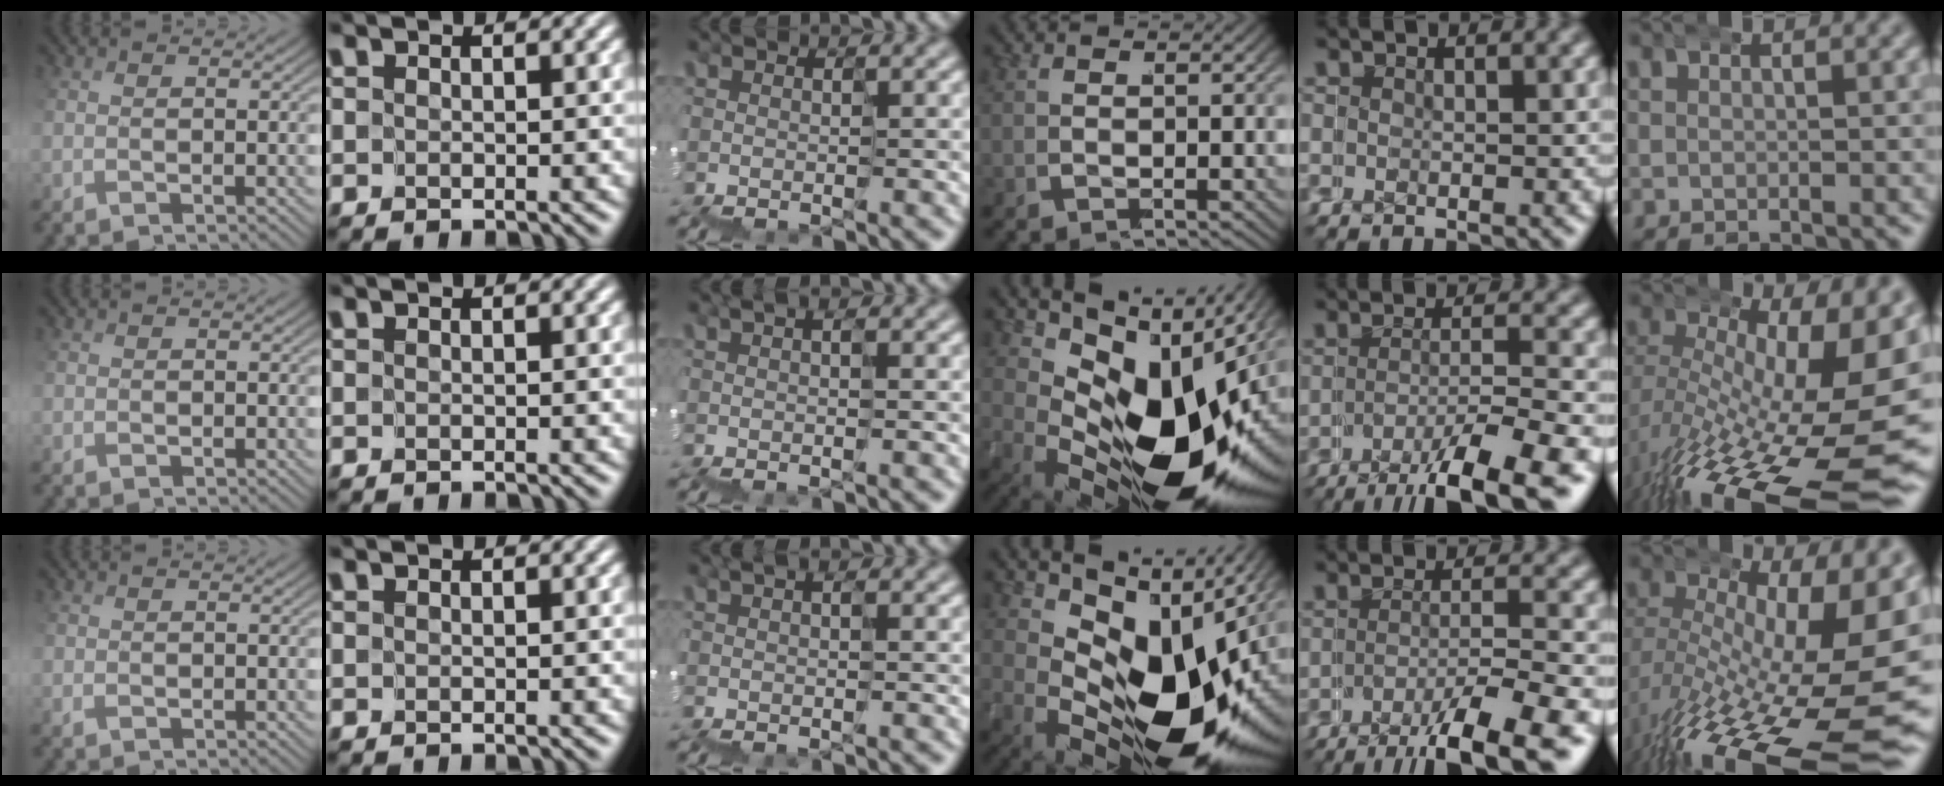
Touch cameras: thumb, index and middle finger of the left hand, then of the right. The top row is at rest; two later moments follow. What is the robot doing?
{"motion": "wrap", "object": "duck tape"}